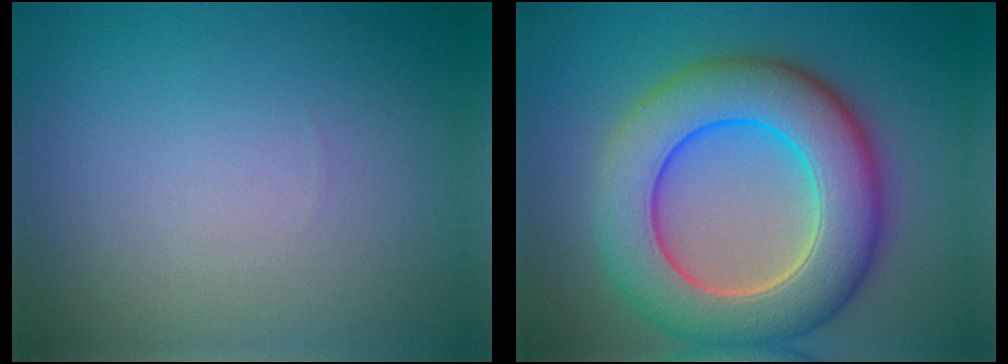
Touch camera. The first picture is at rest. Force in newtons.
{"total": 10.5, "press": 10.5, "slide": 0.6}